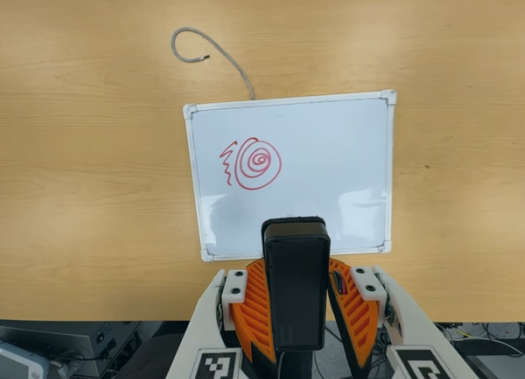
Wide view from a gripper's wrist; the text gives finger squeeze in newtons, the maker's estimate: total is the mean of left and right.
{"total": 7.6, "left": 7.0, "right": 8.2}